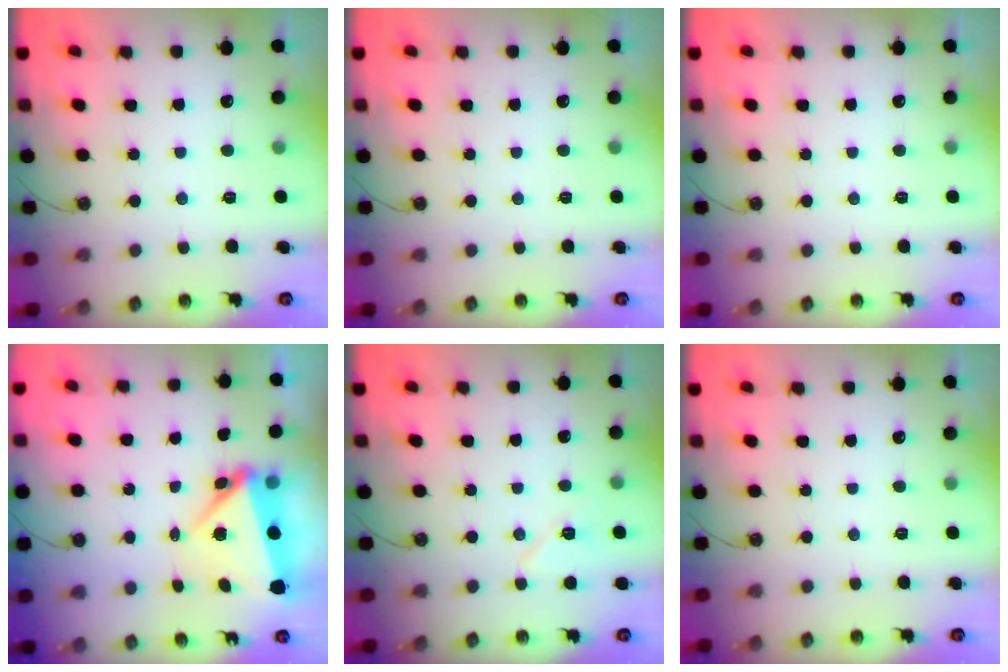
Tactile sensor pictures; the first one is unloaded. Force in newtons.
{"total": 0.0}
{"total": 0.0}
{"total": 8.9, "press": 6.7, "slide": 5.8}
{"total": 7.0, "press": 6.9, "slide": 1.2}
{"total": 0.0}